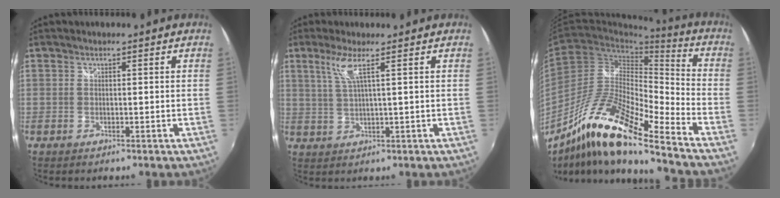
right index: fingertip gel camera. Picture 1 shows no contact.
{"total": 4.4, "force": [2.2, -0.4, 3.9], "torque": [-0.079, -0.003, 0.050]}
{"total": 17.4, "force": [-12.5, 2.1, 11.9], "torque": [-0.215, -0.006, -0.250]}